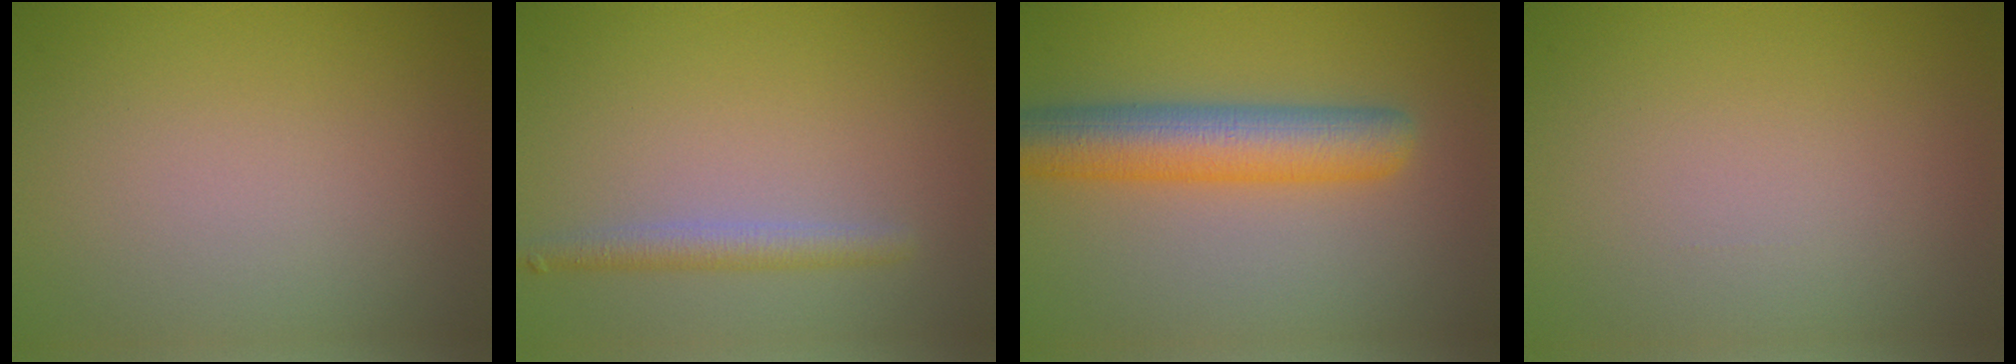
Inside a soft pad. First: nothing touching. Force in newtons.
{"total": 2.3, "press": 2.3, "slide": 0.1}
{"total": 6.8, "press": 6.8, "slide": 0.2}
{"total": 0.0}